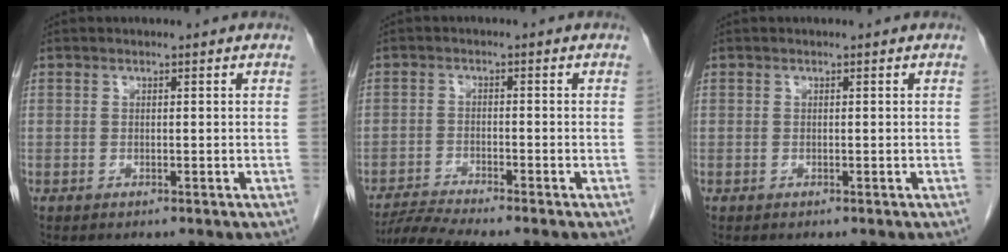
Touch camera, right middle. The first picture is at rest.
{"total": 5.1, "force": [-4.6, -1.4, 1.5], "torque": [-0.032, -0.019, -0.086]}
{"total": 0.0}